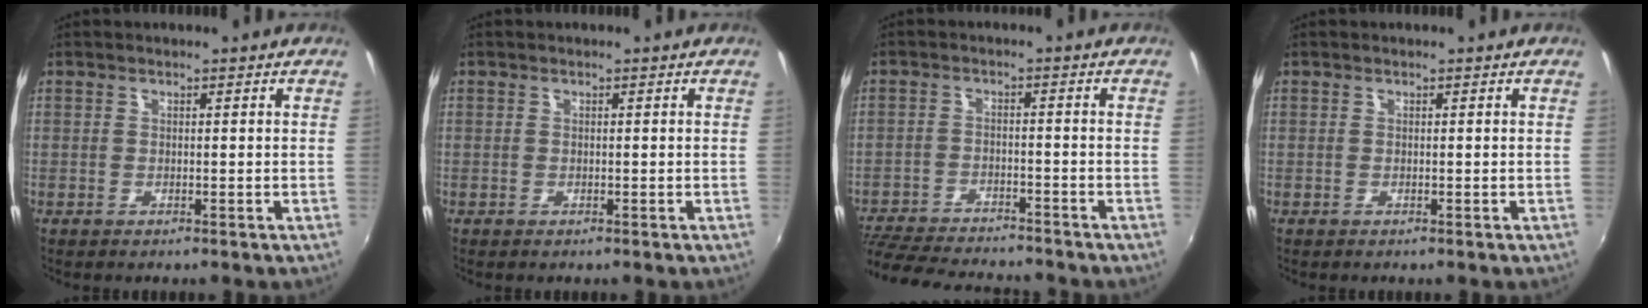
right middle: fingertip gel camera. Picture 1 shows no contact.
{"total": 0.0}
{"total": 15.7, "force": [-14.0, 3.2, 6.3], "torque": [-0.145, -0.021, -0.220]}
{"total": 0.0}